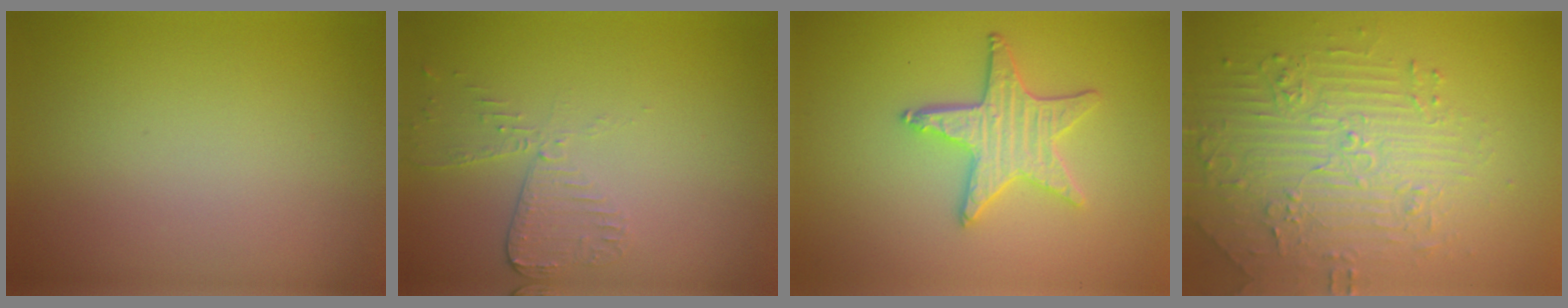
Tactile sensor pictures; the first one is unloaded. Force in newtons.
{"total": 2.5, "press": 2.3, "slide": 1.2}
{"total": 4.0, "press": 3.6, "slide": 1.9}
{"total": 4.4, "press": 4.0, "slide": 1.8}